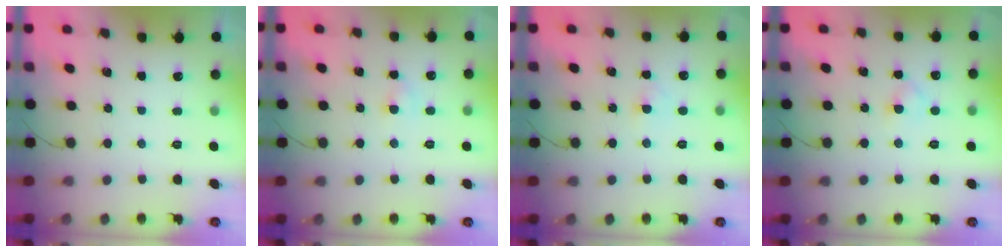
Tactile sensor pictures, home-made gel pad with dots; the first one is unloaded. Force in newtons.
{"total": 3.0, "press": 2.8, "slide": 1.0}
{"total": 2.3, "press": 2.1, "slide": 1.0}
{"total": 2.8, "press": 2.5, "slide": 1.2}